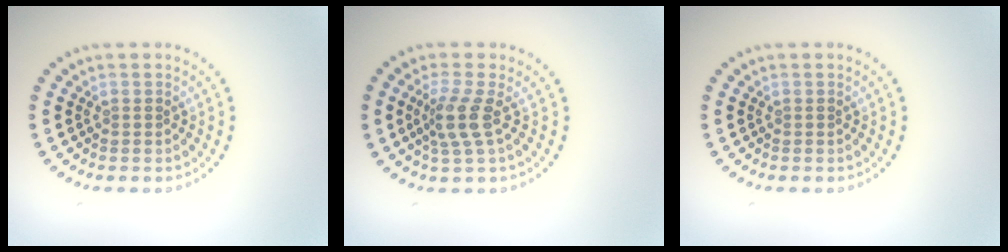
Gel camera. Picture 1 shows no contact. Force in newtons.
{"total": 2.8, "press": 2.1, "slide": 1.8}
{"total": 0.0}